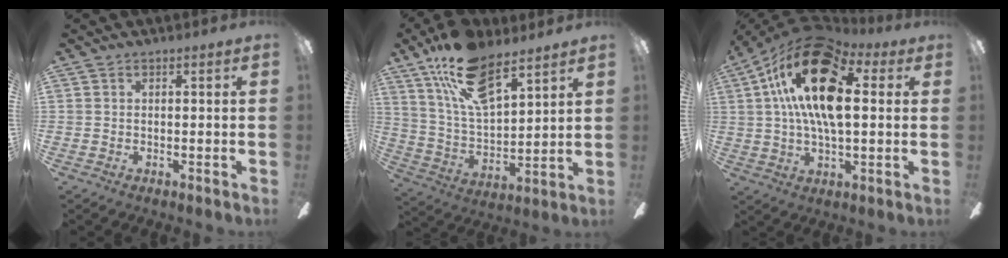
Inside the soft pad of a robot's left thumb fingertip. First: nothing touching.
{"total": 18.4, "force": [12.6, 7.8, 11.0], "torque": [-0.208, -0.055, 0.225]}
{"total": 23.0, "force": [6.9, 11.5, 18.8], "torque": [-0.338, -0.011, 0.111]}